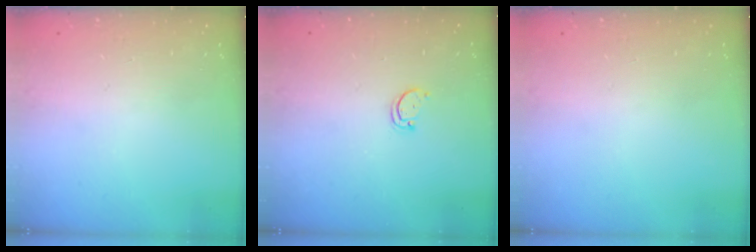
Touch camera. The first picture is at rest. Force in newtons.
{"total": 2.6, "press": 2.5, "slide": 0.4}
{"total": 0.0}